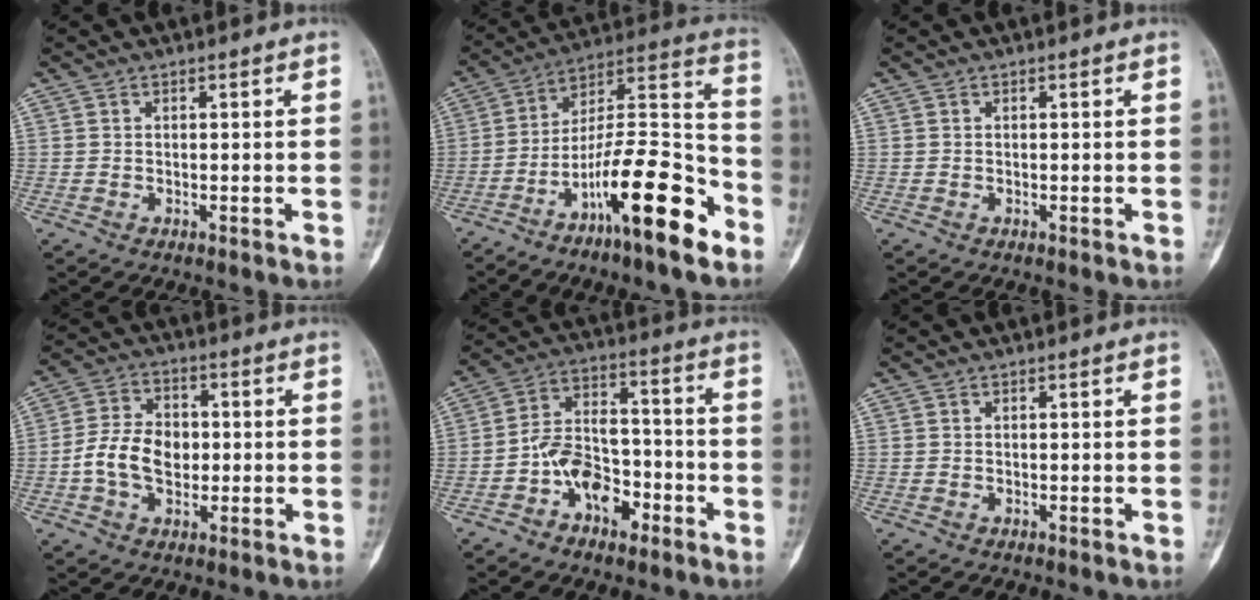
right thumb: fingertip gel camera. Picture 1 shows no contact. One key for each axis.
{"total": 19.8, "fx": -11.0, "fy": 4.5, "fz": 15.8, "tx": -0.259, "ty": 0.086, "tz": -0.184}
{"total": 0.0}
{"total": 9.7, "fx": -1.0, "fy": 6.9, "fz": 6.7, "tx": -0.104, "ty": 0.022, "tz": -0.025}
{"total": 11.2, "fx": -5.0, "fy": 7.1, "fz": 7.0, "tx": -0.097, "ty": 0.055, "tz": -0.090}
{"total": 0.0}